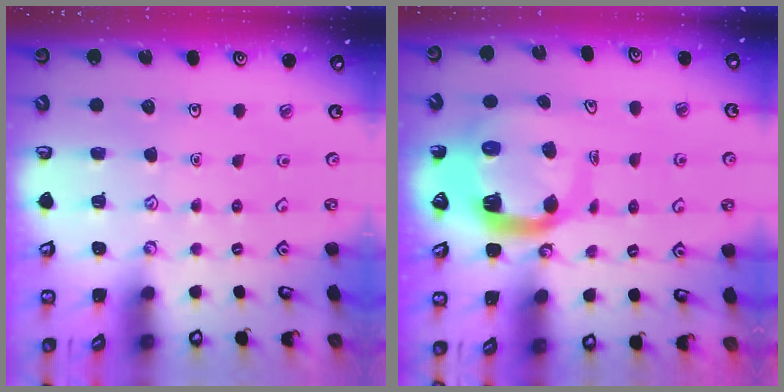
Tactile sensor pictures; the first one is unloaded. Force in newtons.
{"total": 9.4, "press": 9.4, "slide": 1.3}